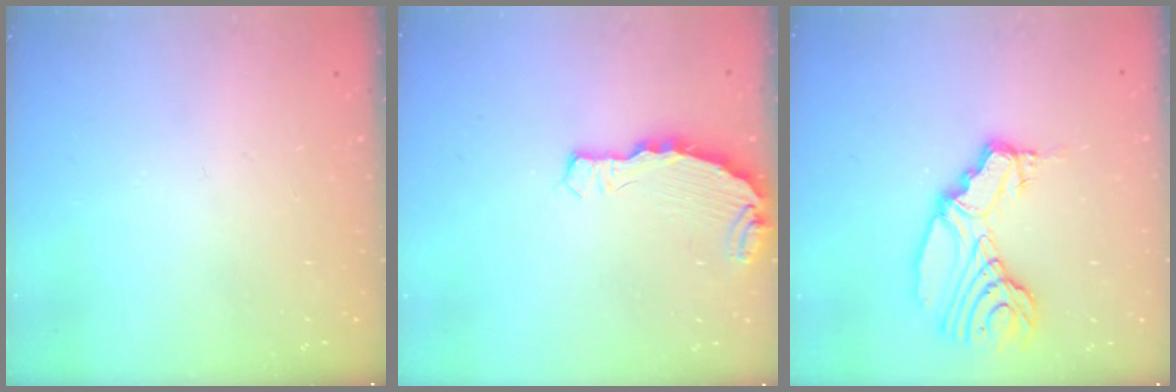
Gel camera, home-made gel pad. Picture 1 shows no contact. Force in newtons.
{"total": 4.7, "press": 4.7, "slide": 0.5}
{"total": 14.5, "press": 14.4, "slide": 1.5}